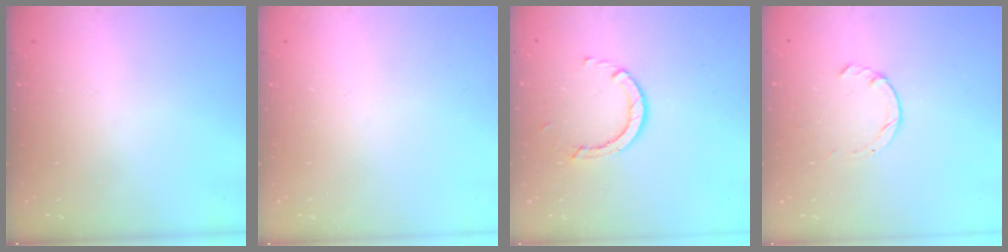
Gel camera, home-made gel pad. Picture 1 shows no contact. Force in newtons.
{"total": 0.0}
{"total": 3.1, "press": 3.1, "slide": 0.1}
{"total": 1.0, "press": 1.0, "slide": 0.3}